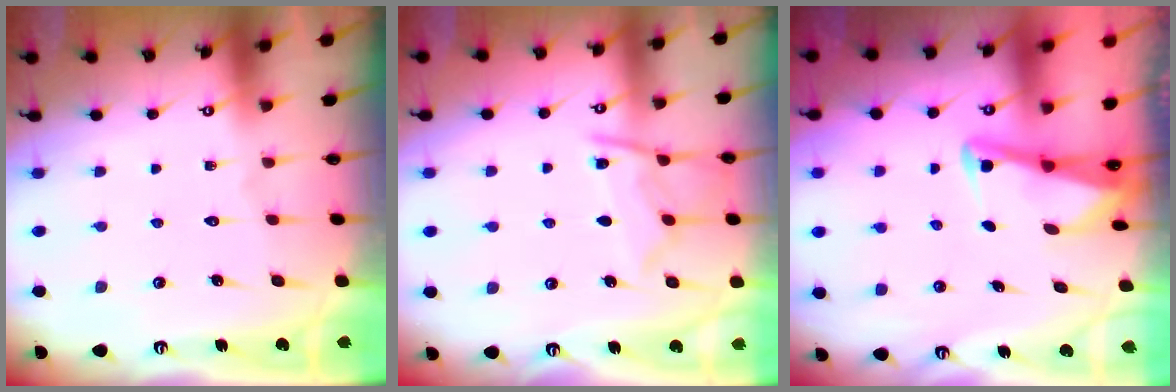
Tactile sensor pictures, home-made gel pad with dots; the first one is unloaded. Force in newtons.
{"total": 10.2, "press": 10.2, "slide": 1.1}
{"total": 2.8, "press": 2.8, "slide": 0.4}